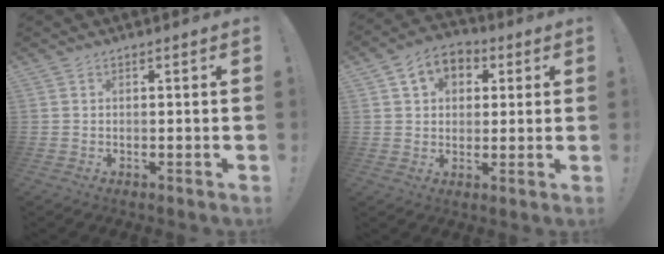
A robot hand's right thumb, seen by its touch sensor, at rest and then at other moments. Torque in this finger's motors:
{"motor_torque": [0.05, 0.13, 0.18, 0.17, 0.09]}